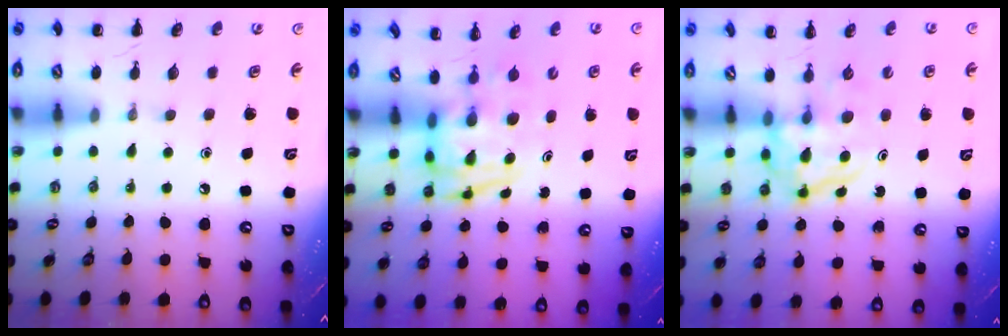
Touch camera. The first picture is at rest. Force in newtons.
{"total": 3.8, "press": 3.7, "slide": 0.8}
{"total": 3.8, "press": 3.7, "slide": 0.4}